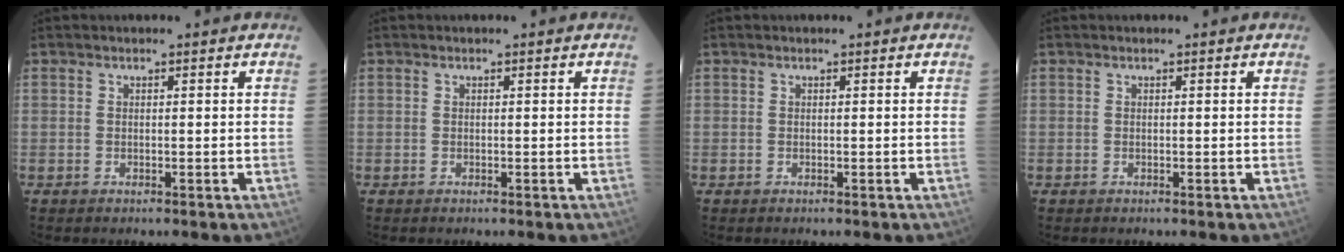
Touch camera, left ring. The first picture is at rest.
{"total": 0.0}
{"total": 0.0}
{"total": 0.0}